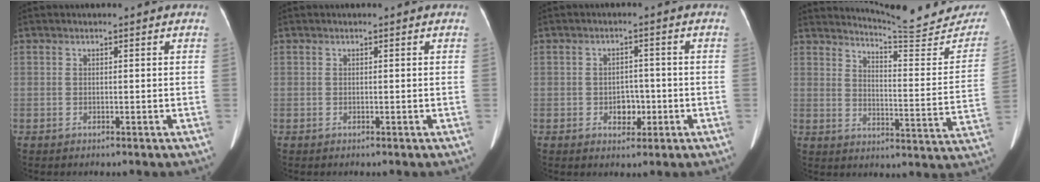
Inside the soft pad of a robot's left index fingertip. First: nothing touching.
{"total": 0.0}
{"total": 3.3, "force": [-0.9, 2.3, 2.1], "torque": [-0.028, 0.008, -0.008]}
{"total": 17.8, "force": [17.3, 0.9, 4.1], "torque": [-0.049, -0.095, 0.205]}